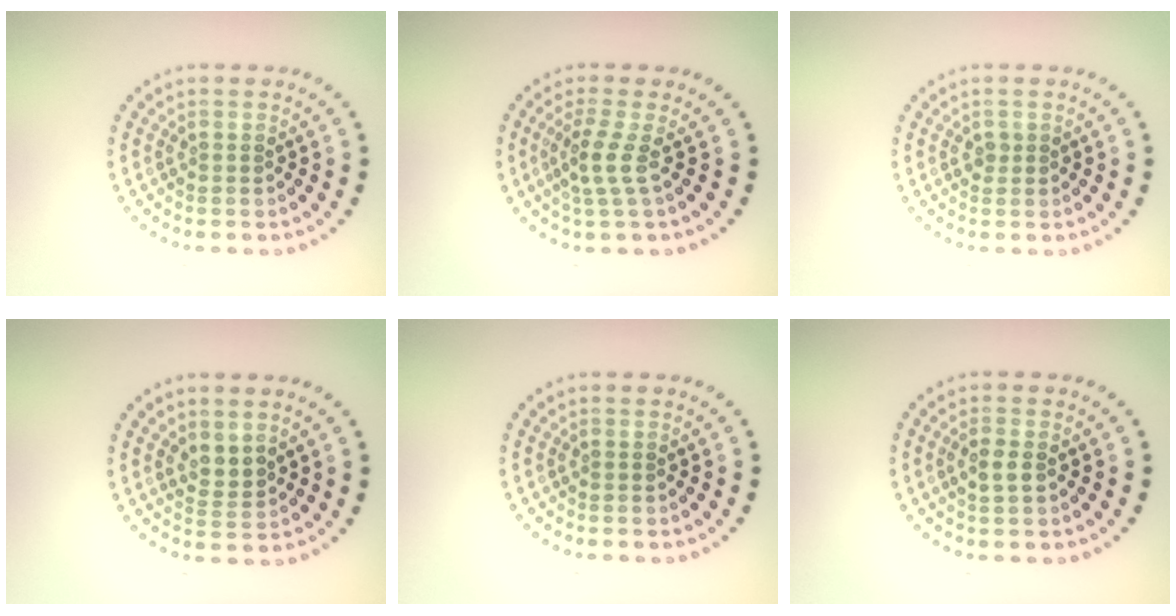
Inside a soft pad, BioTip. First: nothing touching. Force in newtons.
{"total": 2.2, "press": 1.6, "slide": 1.6}
{"total": 0.8, "press": 0.8, "slide": 0.1}
{"total": 1.7, "press": 1.4, "slide": 1.0}
{"total": 0.0}
{"total": 1.6, "press": 1.5, "slide": 0.4}